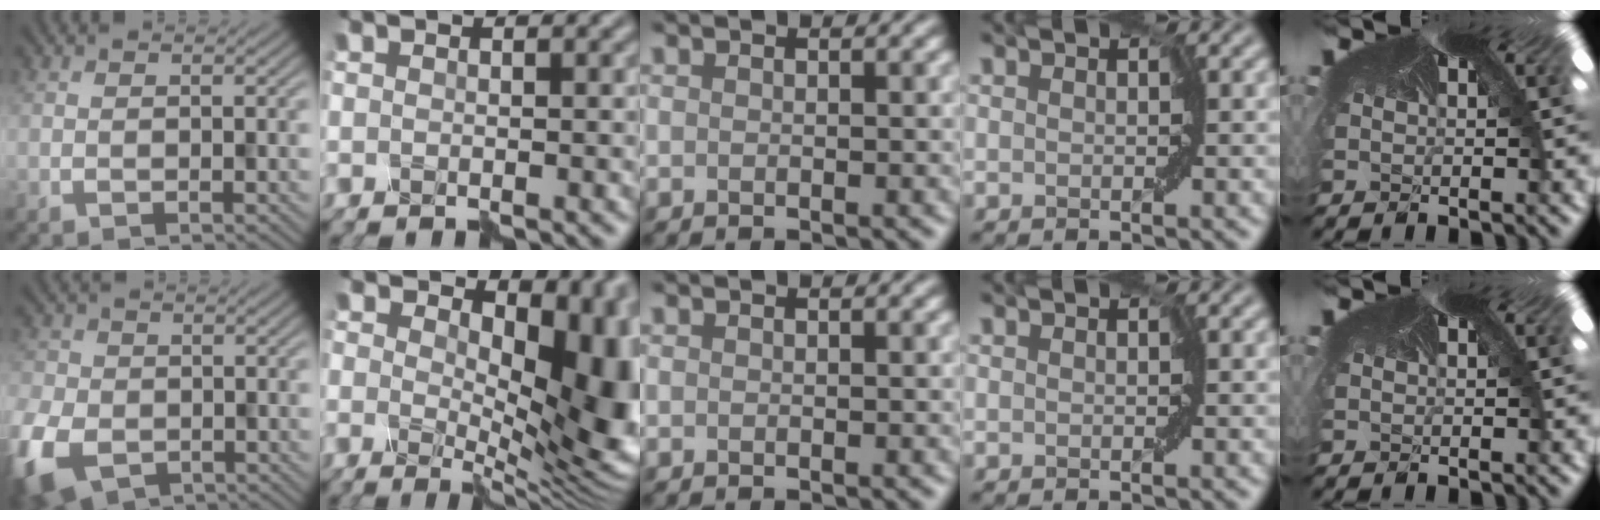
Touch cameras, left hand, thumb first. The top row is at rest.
{"thumb": {"total": 9.2, "force": [-4.2, 6.4, 5.1], "torque": [-0.140, -0.042, -0.075]}, "index": {"total": 11.1, "force": [1.4, 6.0, 9.3], "torque": [-0.111, -0.009, 0.030]}}